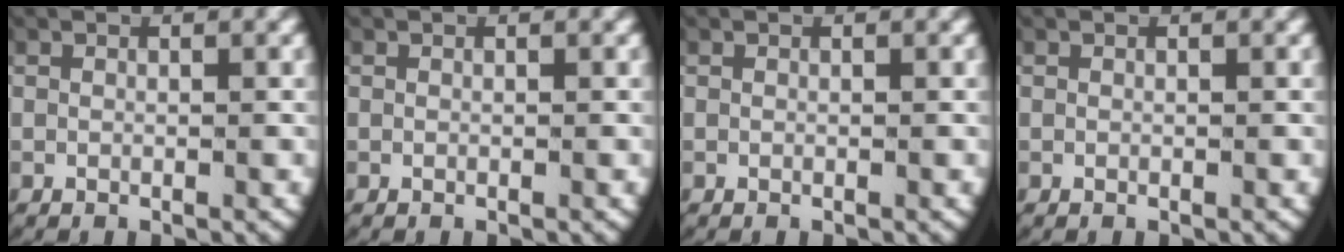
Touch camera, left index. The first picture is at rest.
{"total": 0.0}
{"total": 0.0}
{"total": 0.0}